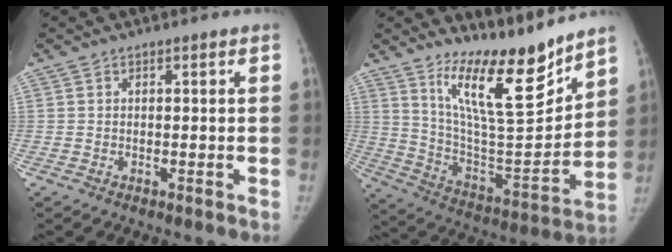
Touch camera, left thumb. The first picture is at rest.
{"total": 18.4, "force": [14.2, 3.9, 11.1], "torque": [-0.138, -0.112, 0.254]}